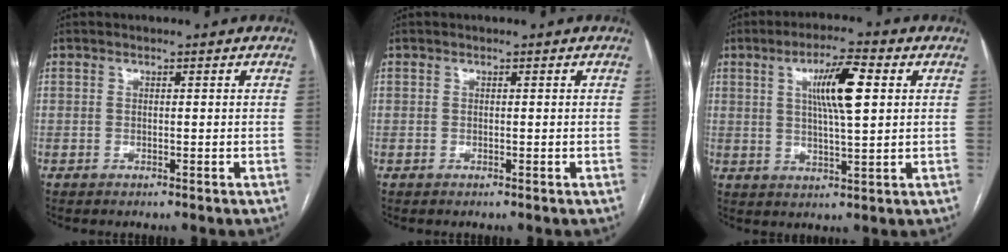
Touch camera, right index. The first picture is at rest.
{"total": 0.0}
{"total": 8.8, "force": [2.5, 1.1, 8.4], "torque": [-0.148, 0.008, 0.045]}